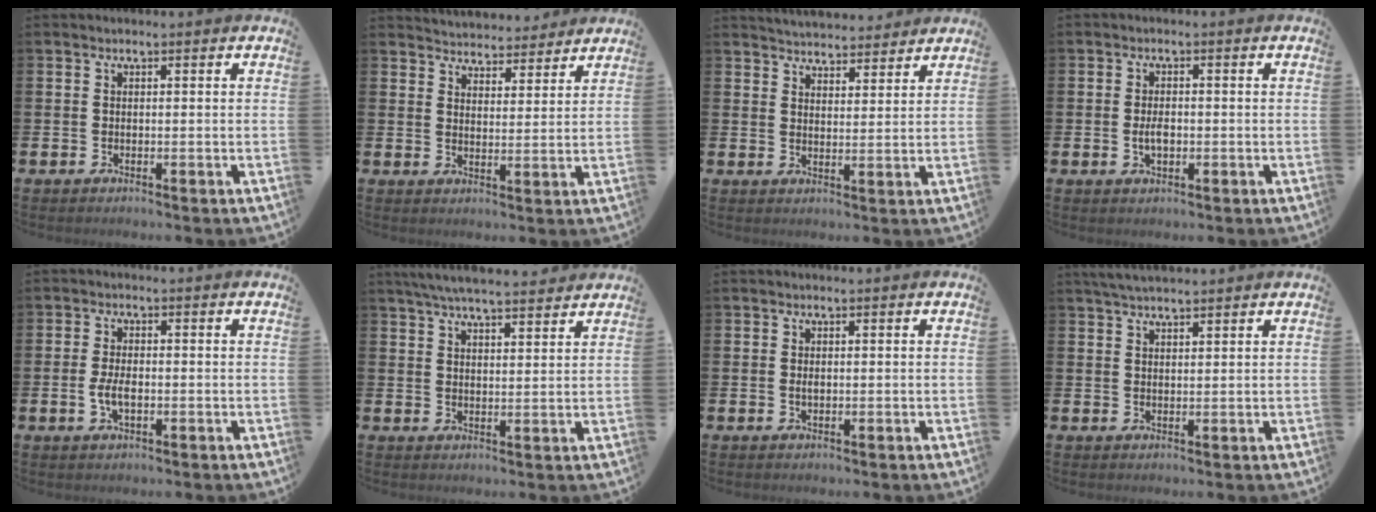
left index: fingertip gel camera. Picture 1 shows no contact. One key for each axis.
{"total": 4.5, "fx": 4.3, "fy": 0.9, "fz": -0.5, "tx": -0.007, "ty": -0.031, "tz": 0.077}
{"total": 4.5, "fx": 4.4, "fy": 0.5, "fz": -0.3, "tx": -0.008, "ty": -0.026, "tz": 0.081}
{"total": 2.4, "fx": -0.3, "fy": 1.3, "fz": 2.0, "tx": -0.025, "ty": -0.003, "tz": -0.009}
{"total": 3.1, "fx": -0.5, "fy": 1.5, "fz": 2.7, "tx": -0.045, "ty": 0.000, "tz": -0.011}
{"total": 5.7, "fx": 5.4, "fy": 0.4, "fz": 1.6, "tx": -0.045, "ty": -0.019, "tz": 0.098}
{"total": 0.7, "fx": 0.1, "fy": 0.4, "fz": 0.6, "tx": -0.007, "ty": 0.000, "tz": -0.001}
{"total": 3.3, "fx": 3.1, "fy": 0.6, "fz": 1.1, "tx": -0.028, "ty": -0.004, "tz": 0.058}